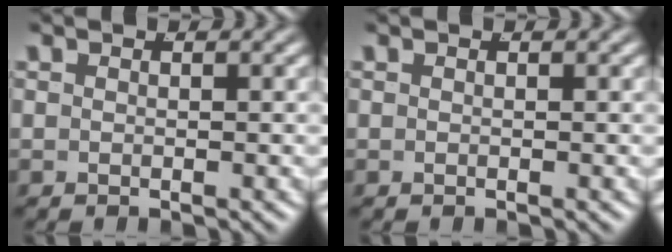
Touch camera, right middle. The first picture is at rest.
{"total": 0.0}